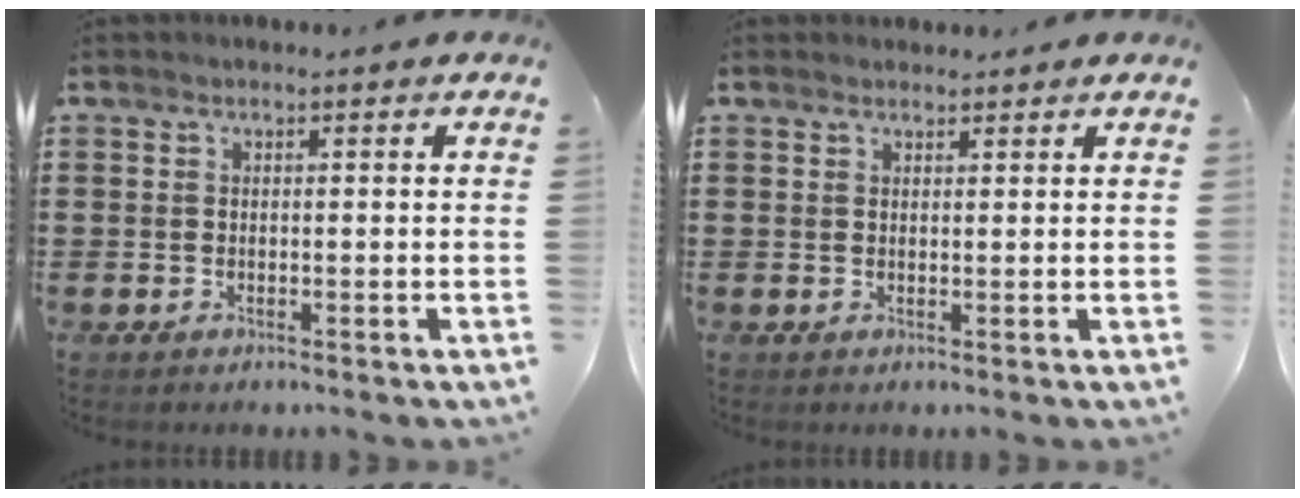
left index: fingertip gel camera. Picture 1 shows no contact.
{"total": 1.1, "force": [1.1, 0.3, 0.0], "torque": [-0.003, 0.001, 0.021]}